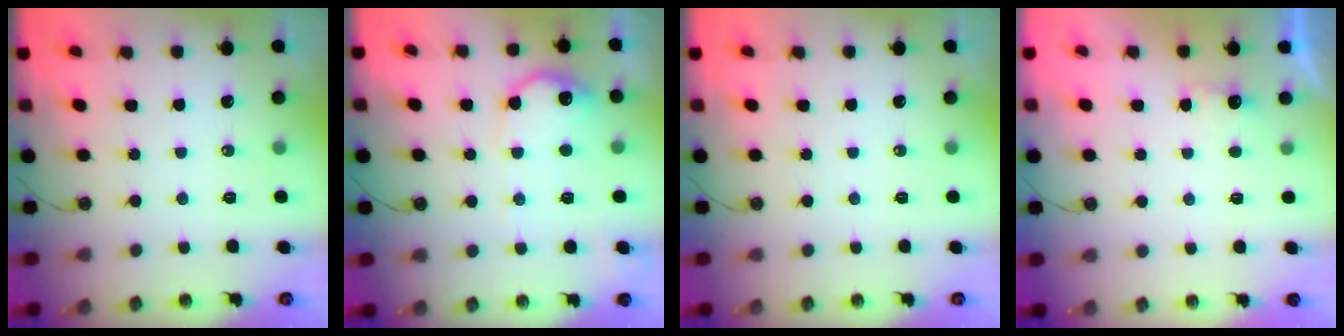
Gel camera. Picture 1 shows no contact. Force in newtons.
{"total": 13.2, "press": 13.2, "slide": 0.4}
{"total": 0.0}
{"total": 2.4, "press": 2.2, "slide": 0.8}